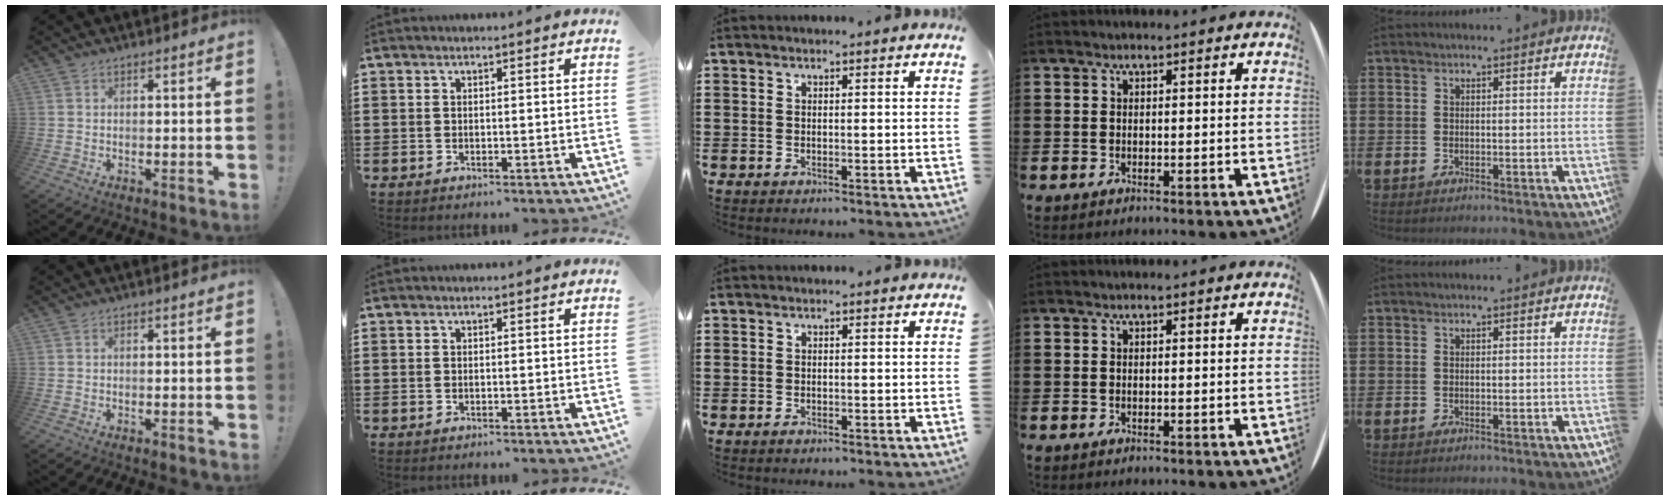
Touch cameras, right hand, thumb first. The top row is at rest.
{}